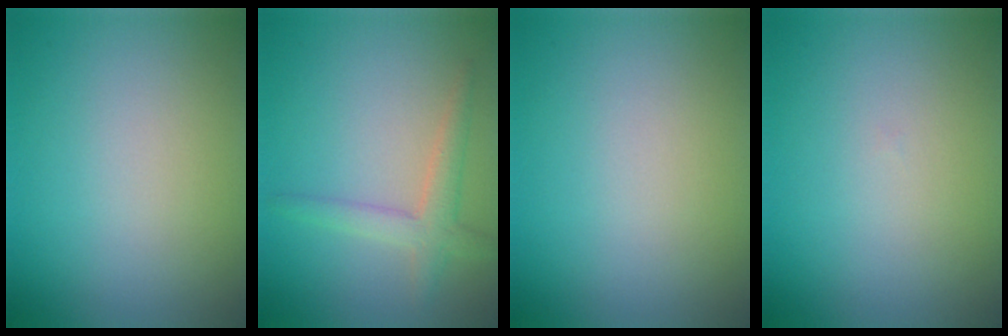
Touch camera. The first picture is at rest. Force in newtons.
{"total": 2.8, "press": 2.8, "slide": 0.2}
{"total": 0.0}
{"total": 0.0}